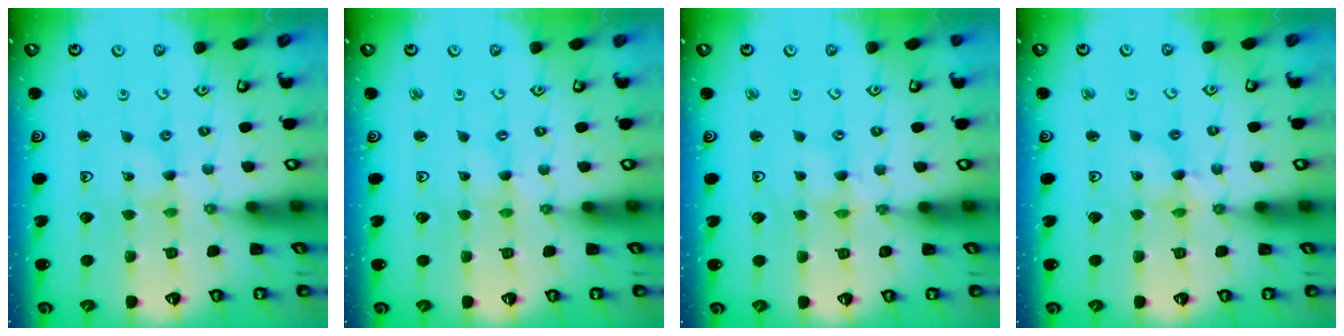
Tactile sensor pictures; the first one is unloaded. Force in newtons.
{"total": 0.0}
{"total": 0.0}
{"total": 2.7, "press": 2.7, "slide": 0.2}